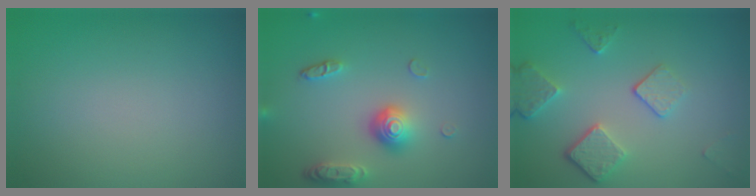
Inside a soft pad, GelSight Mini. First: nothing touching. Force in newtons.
{"total": 3.8, "press": 3.0, "slide": 2.3}
{"total": 3.9, "press": 2.9, "slide": 2.5}